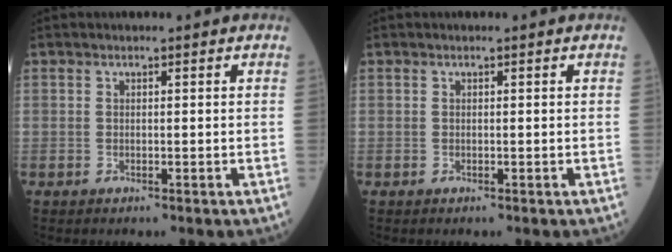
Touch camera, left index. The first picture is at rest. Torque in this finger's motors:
{"motor_torque": [0.14, -0.11, -0.03, 0.02]}